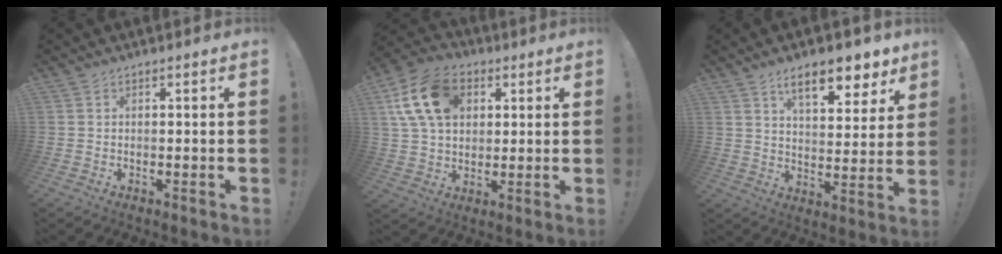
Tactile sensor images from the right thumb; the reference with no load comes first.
{"total": 16.9, "force": [5.6, 12.2, 10.3], "torque": [-0.169, -0.012, 0.108]}
{"total": 12.7, "force": [8.1, 4.5, 8.6], "torque": [-0.120, -0.041, 0.136]}